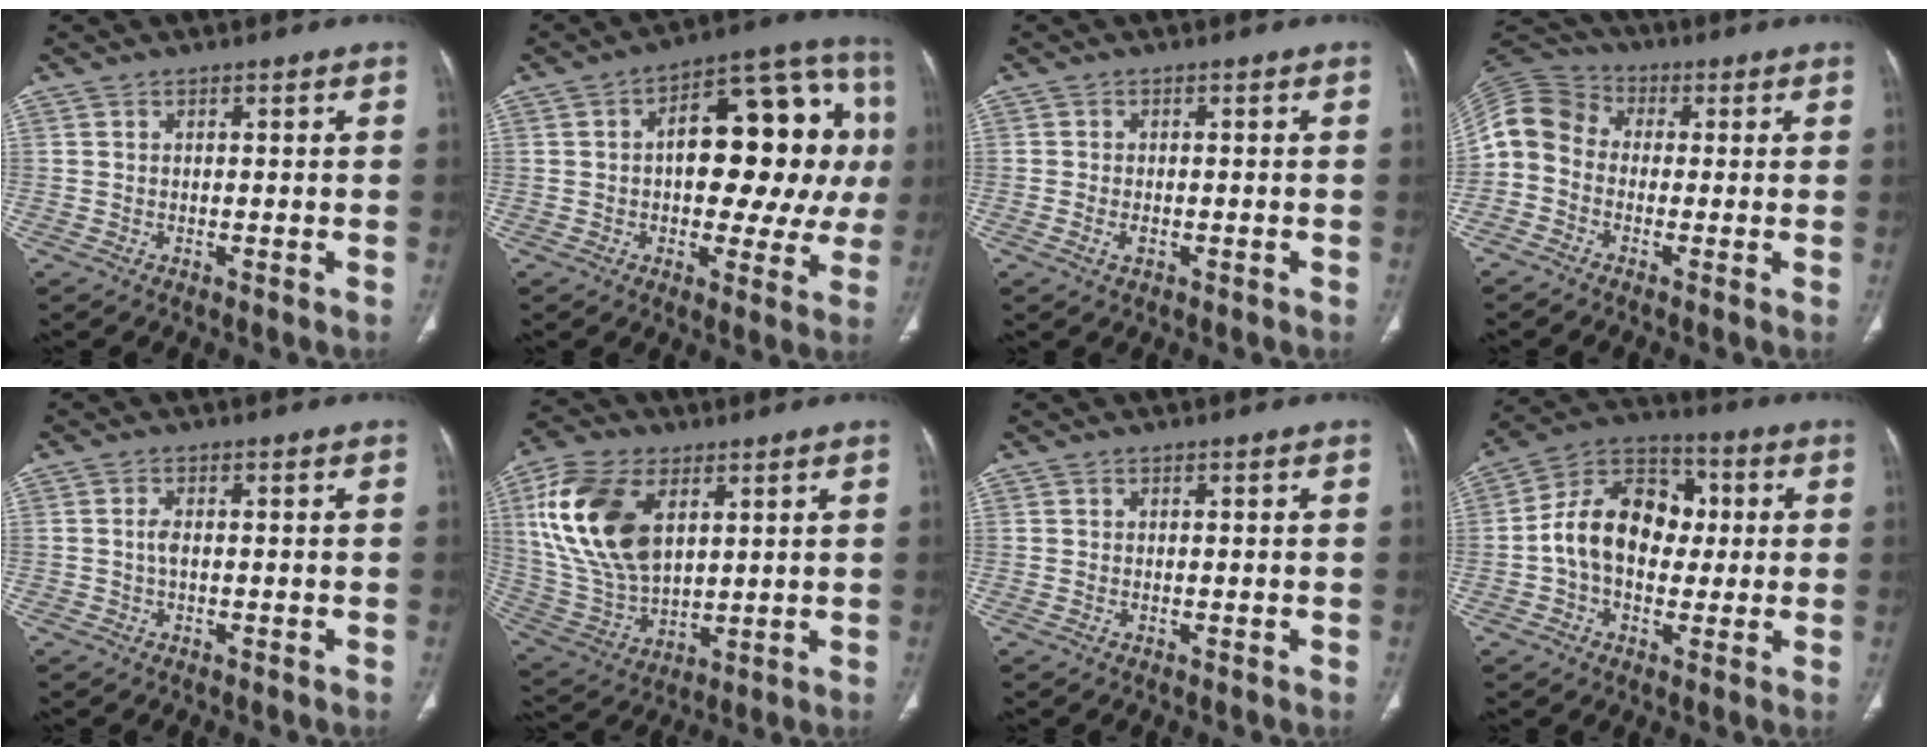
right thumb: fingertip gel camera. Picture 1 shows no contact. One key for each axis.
{"total": 22.7, "fx": 2.0, "fy": 11.2, "fz": 19.7, "tx": -0.228, "ty": 0.040, "tz": 0.023}
{"total": 1.2, "fx": -0.1, "fy": 1.2, "fz": 0.3, "tx": -0.013, "ty": 0.005, "tz": -0.001}
{"total": 8.2, "fx": -0.7, "fy": 7.4, "fz": 3.6, "tx": -0.070, "ty": 0.029, "tz": -0.035}
{"total": 1.4, "fx": -0.3, "fy": 0.8, "fz": 1.1, "tx": -0.019, "ty": 0.002, "tz": -0.007}
{"total": 19.3, "fx": 6.0, "fy": 11.6, "fz": 14.2, "tx": -0.275, "ty": -0.014, "tz": 0.121}
{"total": 0.0}
{"total": 14.4, "fx": 0.8, "fy": 10.9, "fz": 9.4, "tx": -0.130, "ty": 0.038, "tz": 0.002}